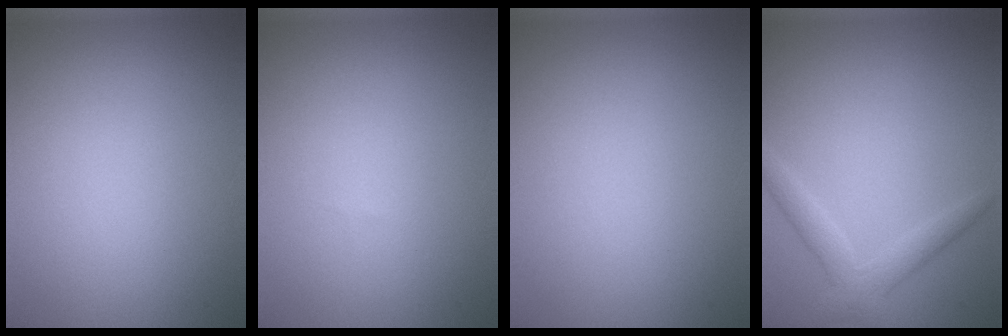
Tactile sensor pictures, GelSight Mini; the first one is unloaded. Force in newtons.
{"total": 0.0}
{"total": 0.0}
{"total": 2.6, "press": 2.6, "slide": 0.2}